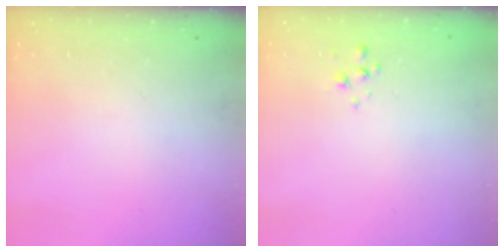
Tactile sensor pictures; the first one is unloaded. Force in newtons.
{"total": 1.7, "press": 1.6, "slide": 0.5}